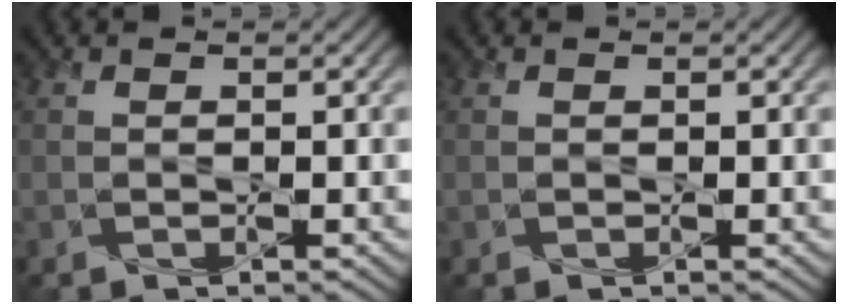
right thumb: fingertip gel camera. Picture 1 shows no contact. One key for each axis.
{"total": 0.0}